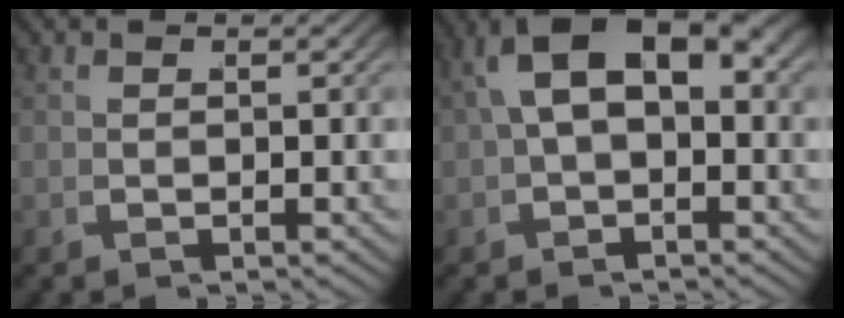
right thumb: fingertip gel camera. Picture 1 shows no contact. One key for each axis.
{"total": 6.6, "fx": 1.1, "fy": 3.8, "fz": 5.3, "tx": -0.102, "ty": 0.002, "tz": 0.022}